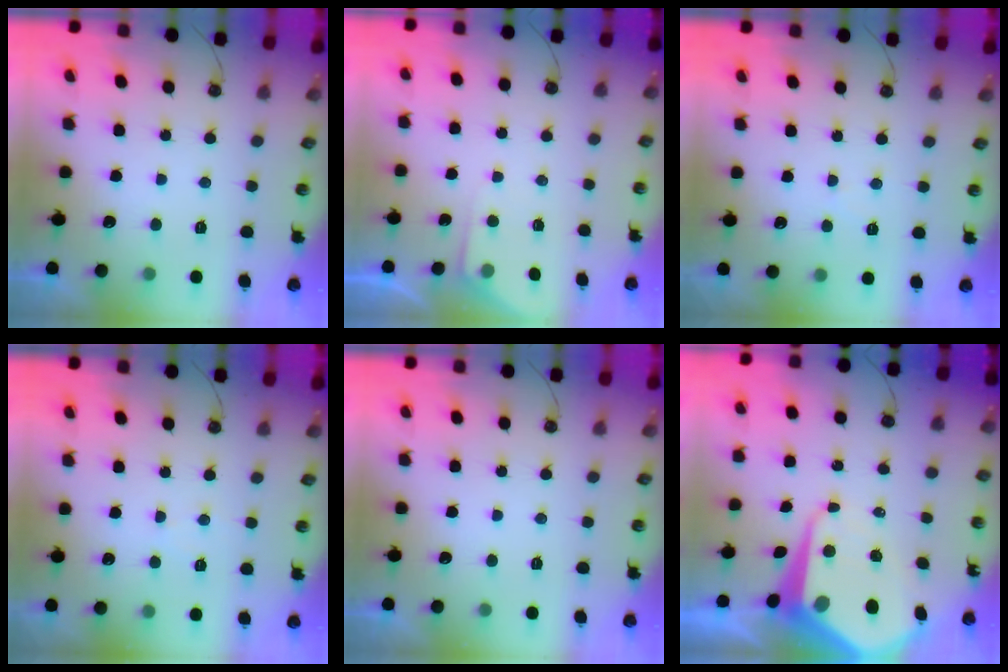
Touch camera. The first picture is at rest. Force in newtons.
{"total": 3.4, "press": 3.3, "slide": 0.5}
{"total": 3.5, "press": 3.5, "slide": 0.5}
{"total": 3.8, "press": 3.8, "slide": 0.4}
{"total": 0.0}
{"total": 14.7, "press": 14.6, "slide": 1.3}